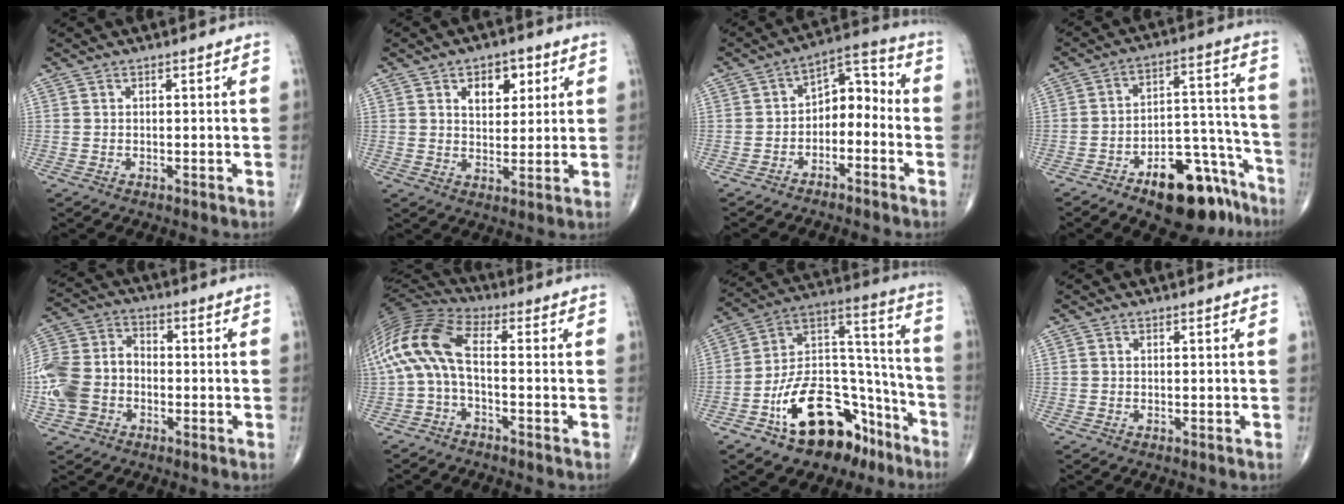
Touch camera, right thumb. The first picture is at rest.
{"total": 7.4, "force": [3.1, 4.6, 4.9], "torque": [-0.040, -0.012, 0.044]}
{"total": 8.6, "force": [-3.1, 5.6, 5.8], "torque": [-0.056, 0.057, -0.061]}
{"total": 17.3, "force": [-11.1, 7.9, 10.7], "torque": [-0.108, 0.100, -0.162]}
{"total": 12.3, "force": [-3.2, 9.4, 7.2], "torque": [-0.153, 0.034, -0.070]}
{"total": 13.6, "force": [-1.4, 5.8, 12.2], "torque": [-0.266, 0.046, -0.037]}
{"total": 22.9, "force": [-12.9, 12.7, 14.0], "torque": [-0.184, 0.110, -0.205]}
{"total": 0.0}